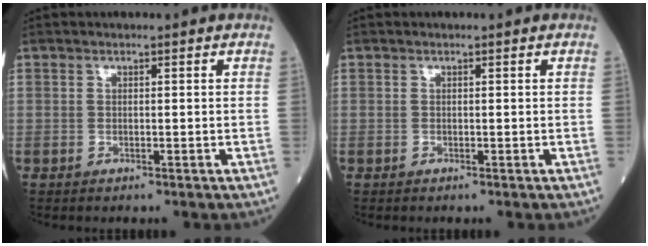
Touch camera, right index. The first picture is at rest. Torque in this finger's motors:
{"motor_torque": [0.00, 0.00, -0.01, -0.01]}